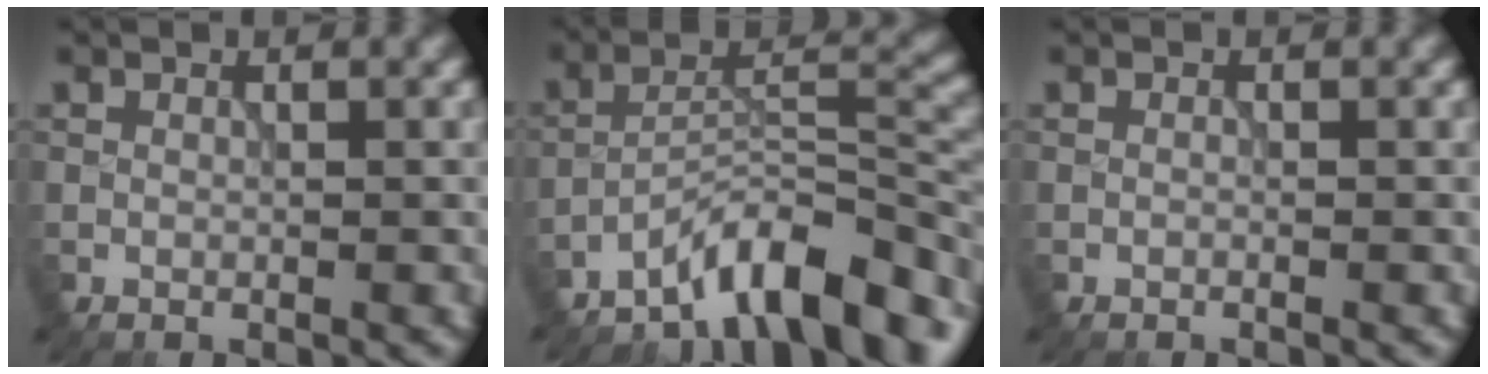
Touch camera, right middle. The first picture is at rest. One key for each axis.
{"total": 9.0, "fx": -6.5, "fy": 2.5, "fz": 5.7, "tx": -0.077, "ty": 0.008, "tz": -0.117}
{"total": 0.0}